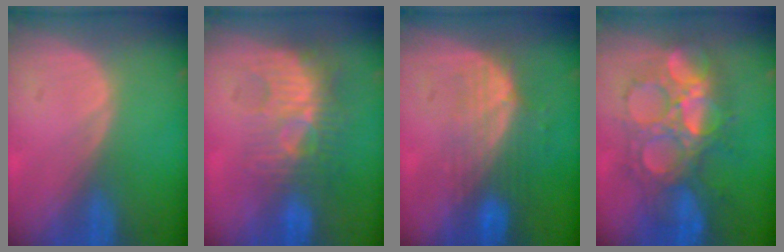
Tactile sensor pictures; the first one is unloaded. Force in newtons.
{"total": 9.4, "press": 8.4, "slide": 4.3}
{"total": 7.6, "press": 6.8, "slide": 3.3}
{"total": 10.3, "press": 10.2, "slide": 0.6}